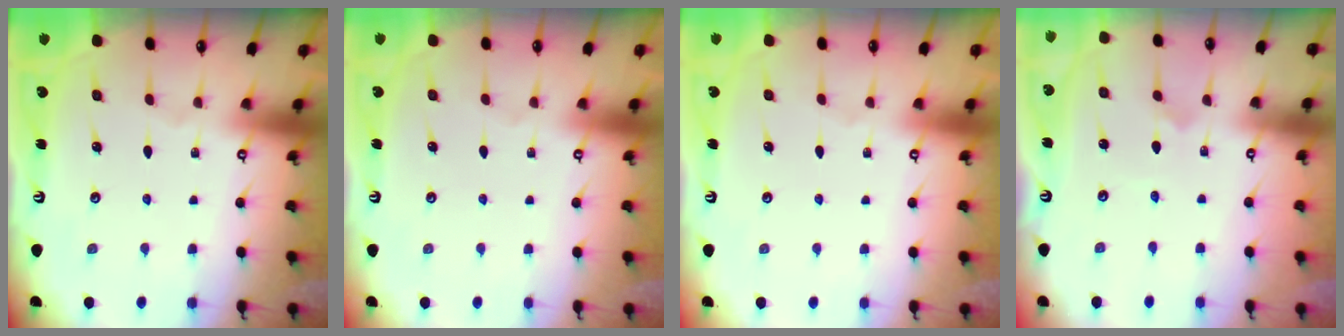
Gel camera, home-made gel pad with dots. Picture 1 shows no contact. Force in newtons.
{"total": 0.0}
{"total": 0.0}
{"total": 0.8, "press": 0.8, "slide": 0.0}